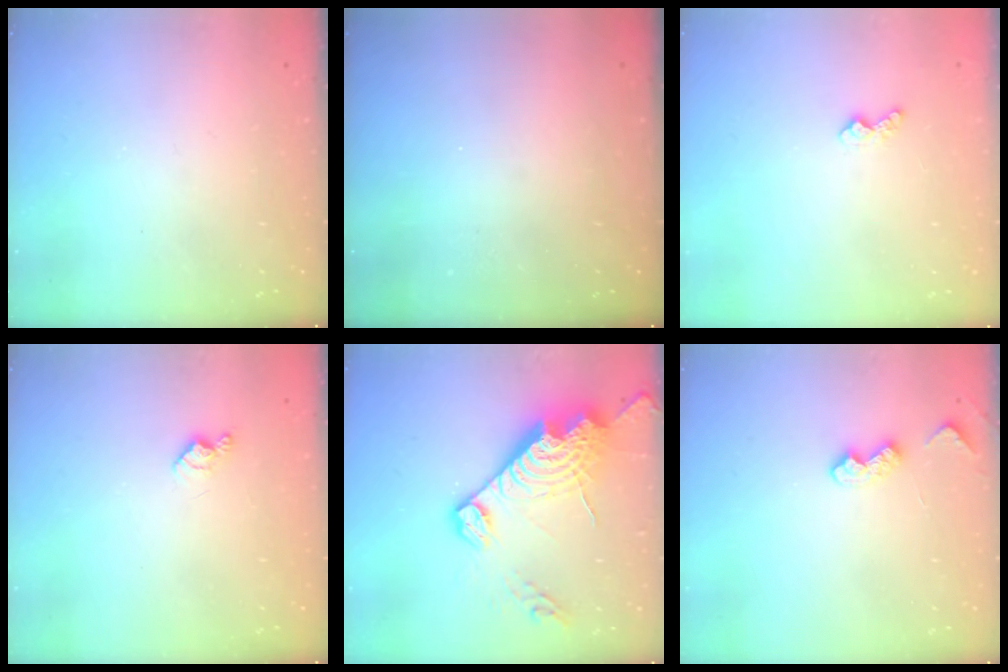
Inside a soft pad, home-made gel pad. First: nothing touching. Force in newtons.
{"total": 0.0}
{"total": 4.0, "press": 3.9, "slide": 0.4}
{"total": 4.6, "press": 4.6, "slide": 0.7}
{"total": 21.7, "press": 21.6, "slide": 1.8}
{"total": 5.4, "press": 5.3, "slide": 0.7}